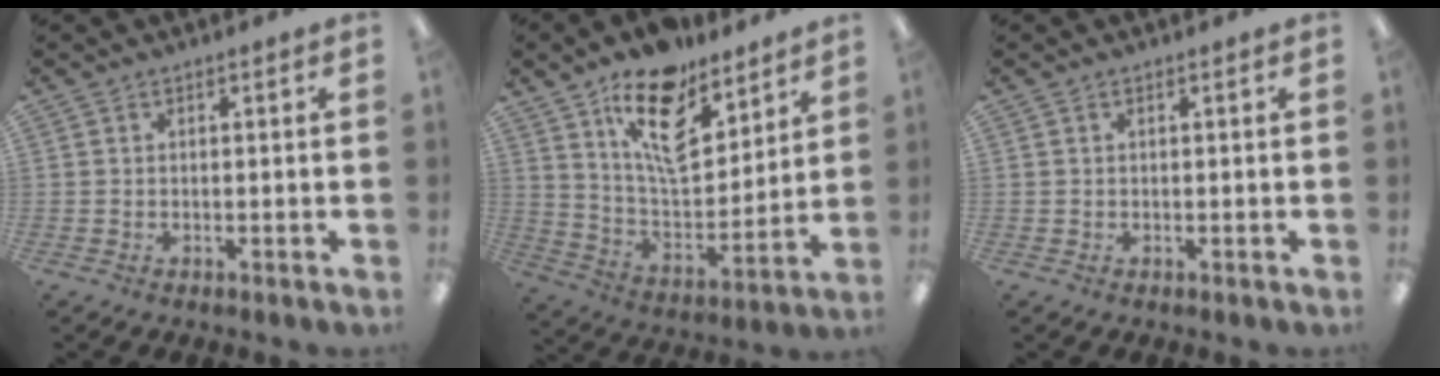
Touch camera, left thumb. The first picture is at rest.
{"total": 17.0, "force": [11.3, 7.8, 10.1], "torque": [-0.170, -0.060, 0.198]}
{"total": 0.0}